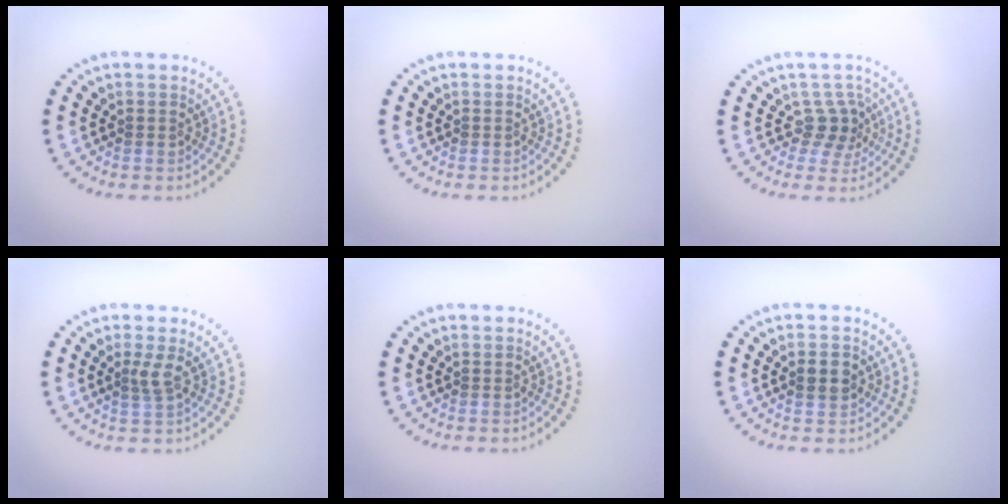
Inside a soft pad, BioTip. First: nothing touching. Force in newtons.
{"total": 0.0}
{"total": 2.3, "press": 1.8, "slide": 1.5}
{"total": 1.3, "press": 1.0, "slide": 0.9}
{"total": 0.0}
{"total": 1.9, "press": 1.9, "slide": 0.4}